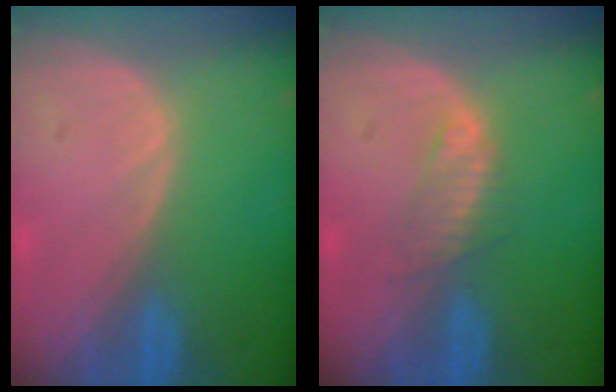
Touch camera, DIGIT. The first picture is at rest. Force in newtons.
{"total": 2.5, "press": 2.4, "slide": 0.3}